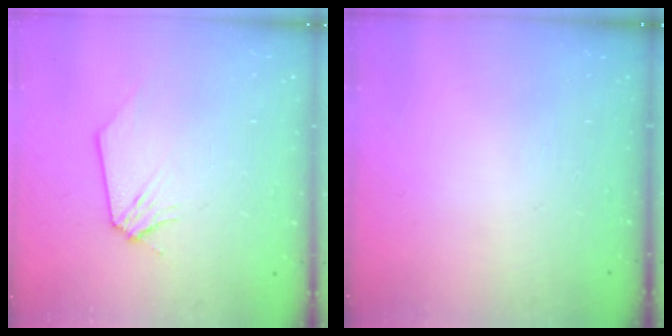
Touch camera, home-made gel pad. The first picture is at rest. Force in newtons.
{"total": 0.0}